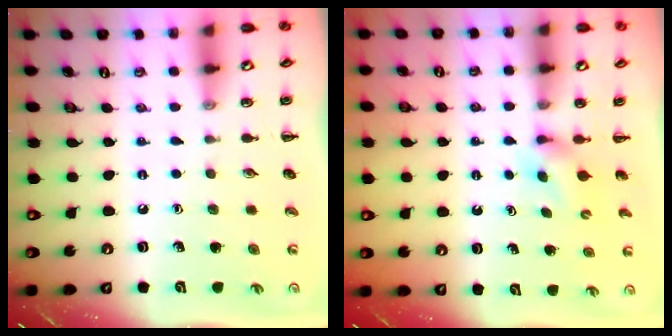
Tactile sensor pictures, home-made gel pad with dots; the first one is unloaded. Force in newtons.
{"total": 3.5, "press": 3.4, "slide": 1.0}